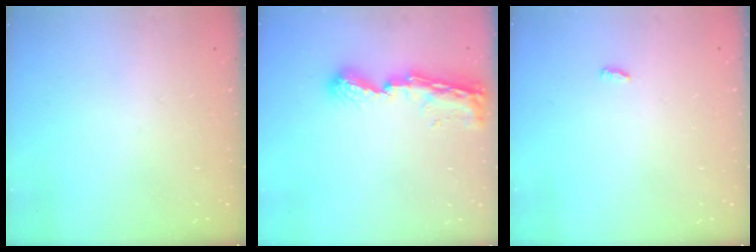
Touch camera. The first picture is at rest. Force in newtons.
{"total": 8.9, "press": 8.9, "slide": 0.9}
{"total": 2.9, "press": 2.6, "slide": 1.3}